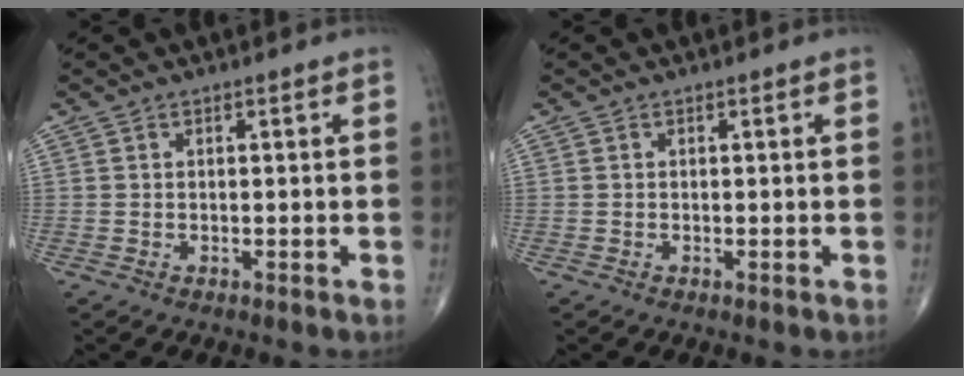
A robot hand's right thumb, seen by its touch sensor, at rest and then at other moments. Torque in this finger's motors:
{"motor_torque": [0.08, 0.03, -0.30, -0.25, 0.06]}